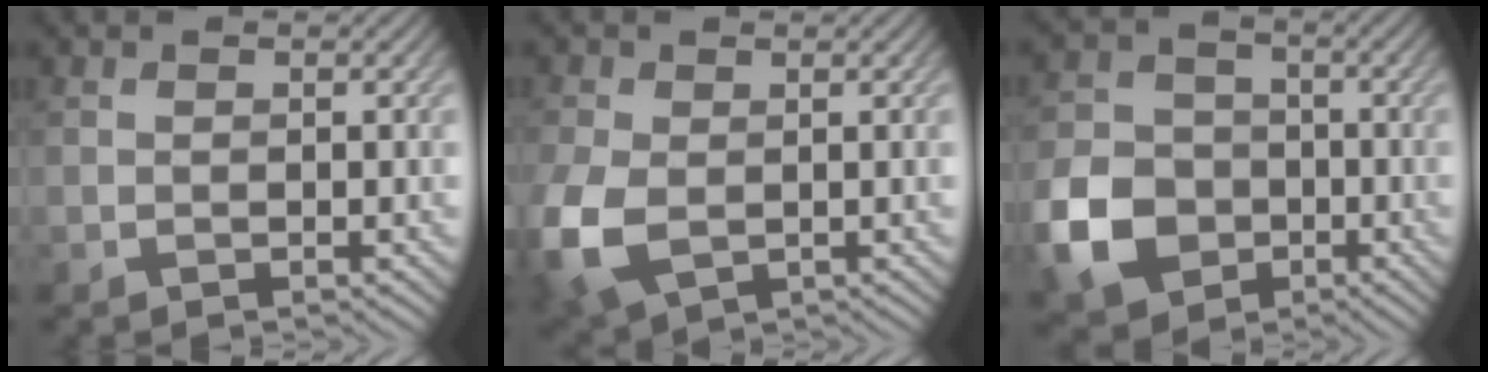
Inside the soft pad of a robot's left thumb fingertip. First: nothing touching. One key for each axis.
{"total": 8.1, "fx": -1.6, "fy": 5.5, "fz": 5.8, "tx": -0.185, "ty": -0.023, "tz": -0.026}
{"total": 9.7, "fx": -3.7, "fy": 7.6, "fz": 4.6, "tx": -0.123, "ty": -0.018, "tz": -0.086}